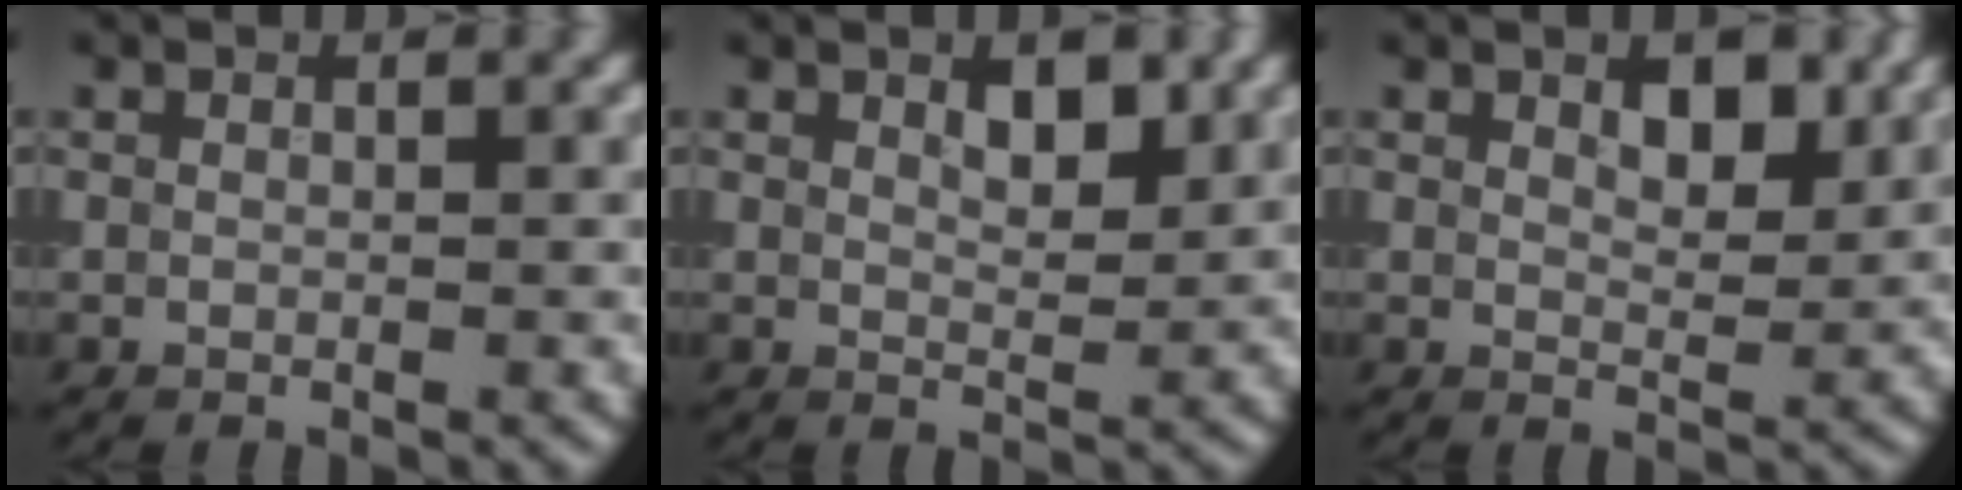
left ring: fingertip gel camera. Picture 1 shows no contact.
{"total": 2.5, "force": [1.3, 1.0, 1.9], "torque": [-0.025, 0.000, 0.023]}
{"total": 3.2, "force": [1.6, 1.5, 2.3], "torque": [-0.034, 0.000, 0.026]}